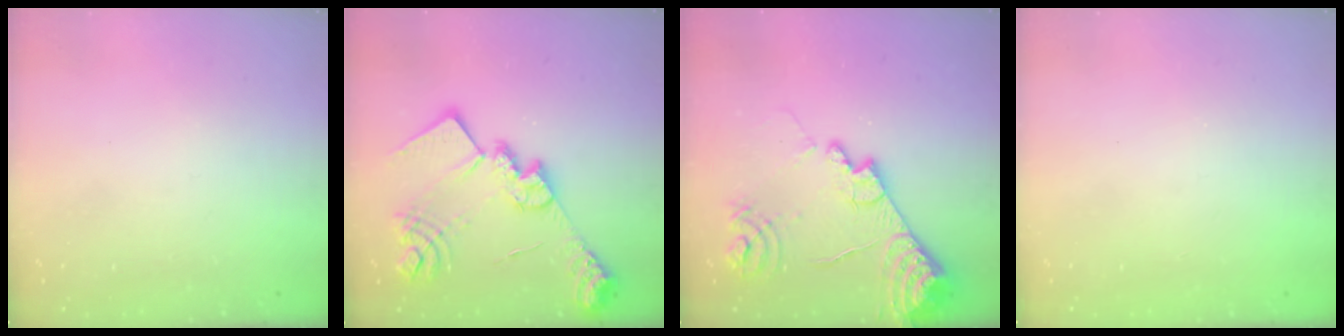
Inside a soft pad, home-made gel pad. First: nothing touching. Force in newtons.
{"total": 23.9, "press": 23.8, "slide": 2.0}
{"total": 15.7, "press": 15.6, "slide": 1.8}
{"total": 0.7, "press": 0.7, "slide": 0.2}